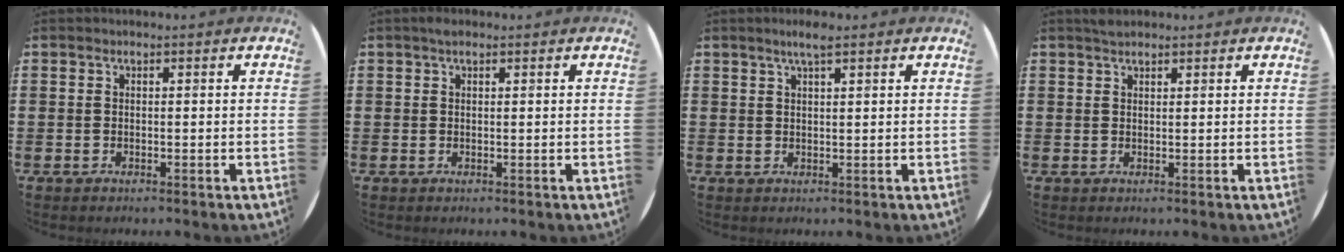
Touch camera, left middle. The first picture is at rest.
{"total": 0.9, "force": [0.6, 0.4, 0.5], "torque": [-0.004, 0.001, 0.008]}
{"total": 2.8, "force": [2.1, 0.3, 1.9], "torque": [-0.039, 0.005, 0.036]}
{"total": 1.3, "force": [1.2, 0.4, 0.4], "torque": [-0.008, 0.004, 0.022]}